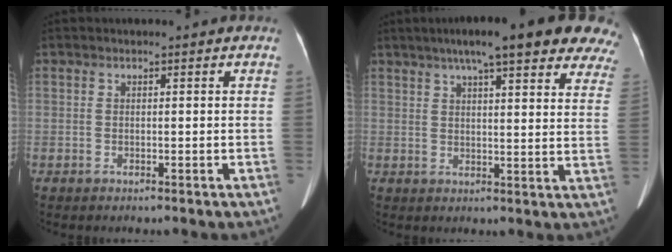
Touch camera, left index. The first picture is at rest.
{"total": 20.3, "force": [15.5, 3.3, 12.6], "torque": [-0.168, 0.033, 0.180]}